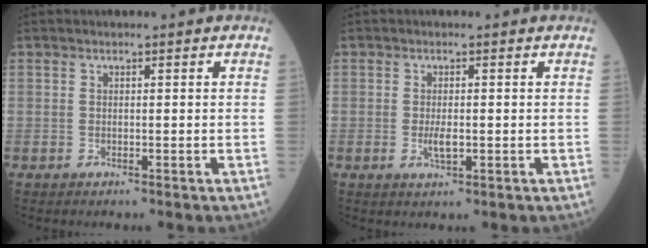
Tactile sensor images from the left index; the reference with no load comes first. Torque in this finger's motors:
{"motor_torque": [0.72, 0.05, 0.36, 0.08]}